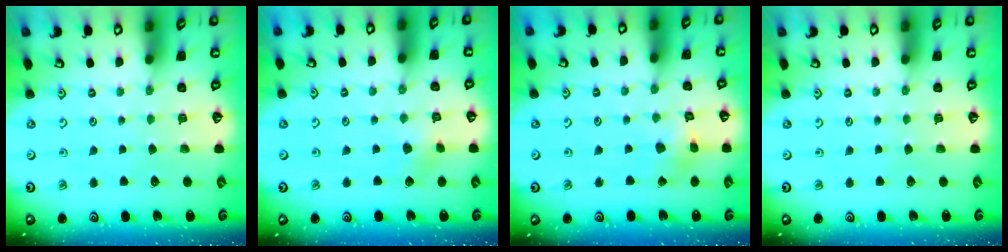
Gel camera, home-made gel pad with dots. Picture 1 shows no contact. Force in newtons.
{"total": 3.2, "press": 3.2, "slide": 0.4}
{"total": 3.8, "press": 3.8, "slide": 0.4}
{"total": 0.0}